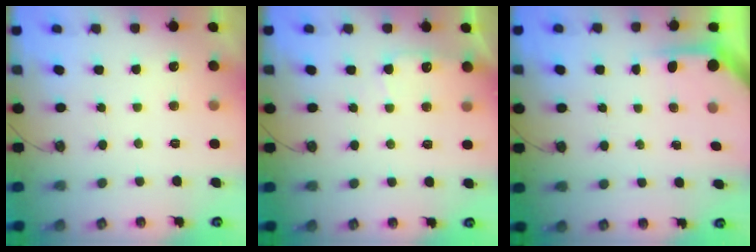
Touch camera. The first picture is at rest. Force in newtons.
{"total": 7.1, "press": 7.1, "slide": 0.8}
{"total": 3.9, "press": 3.8, "slide": 0.4}